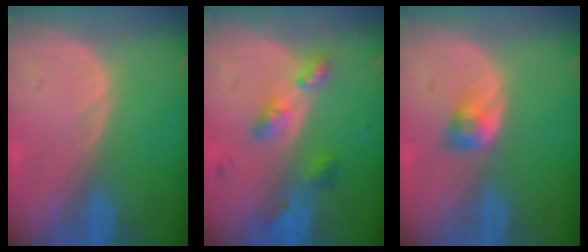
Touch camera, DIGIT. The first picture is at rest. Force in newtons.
{"total": 5.3, "press": 5.1, "slide": 1.4}
{"total": 2.8, "press": 2.5, "slide": 1.3}